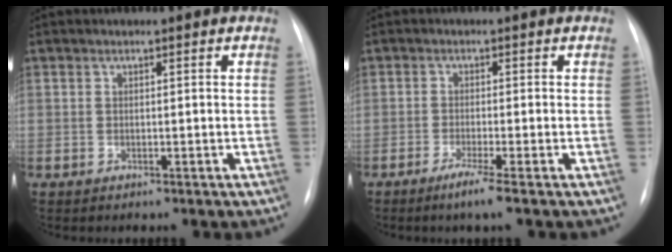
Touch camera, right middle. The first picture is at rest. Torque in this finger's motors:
{"motor_torque": [-0.19, -0.29, -0.01, 0.04]}